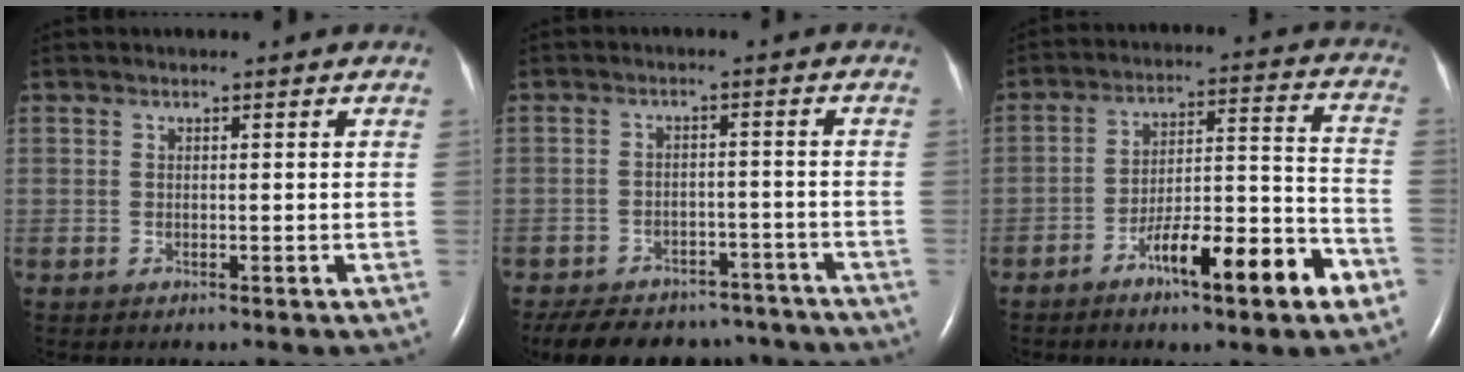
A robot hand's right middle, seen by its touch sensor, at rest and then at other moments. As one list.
[{"total": 17.0, "force": [-14.4, 7.2, 5.6], "torque": [-0.136, -0.002, -0.190]}, {"total": 14.2, "force": [-7.8, 2.0, 11.6], "torque": [-0.177, 0.013, -0.119]}]